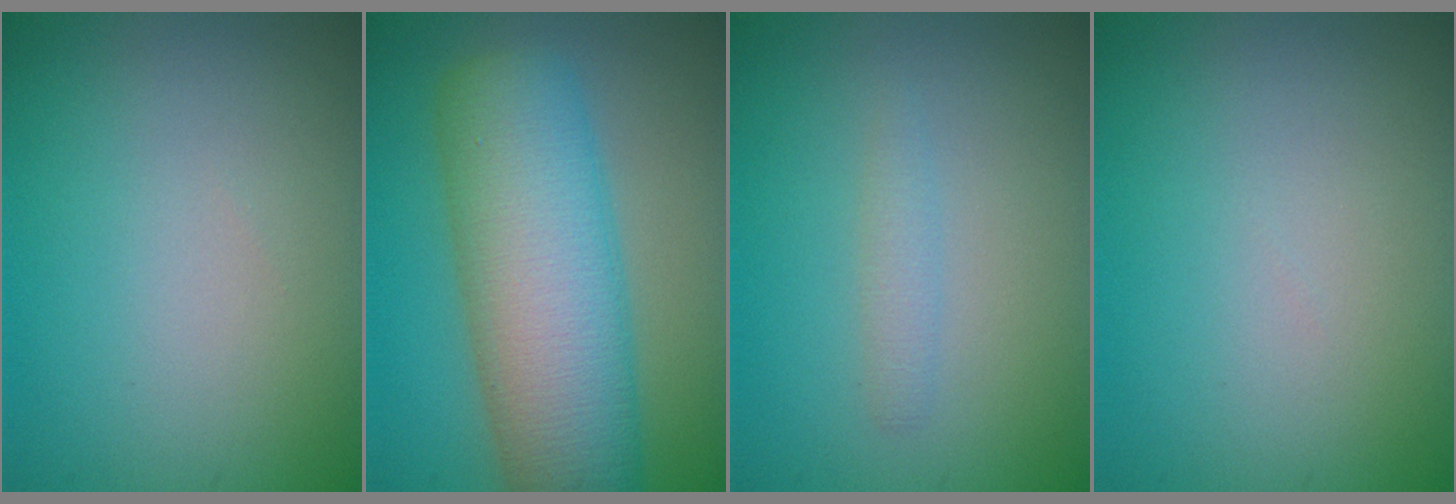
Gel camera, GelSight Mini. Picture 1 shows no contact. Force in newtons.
{"total": 10.8, "press": 10.8, "slide": 0.4}
{"total": 1.1, "press": 1.1, "slide": 0.1}
{"total": 0.0}